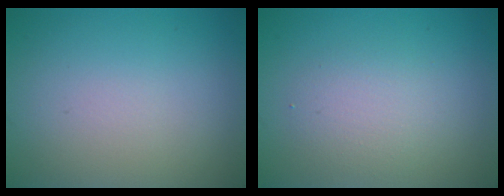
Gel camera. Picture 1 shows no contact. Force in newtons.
{"total": 2.4, "press": 2.4, "slide": 0.2}